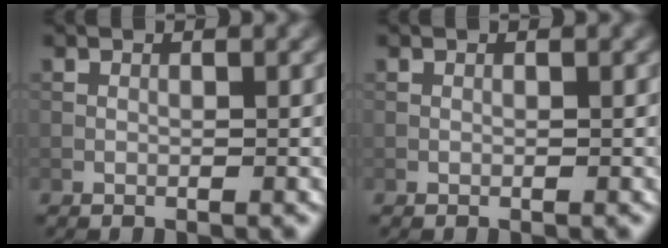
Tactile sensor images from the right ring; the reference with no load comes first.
{"total": 0.0}